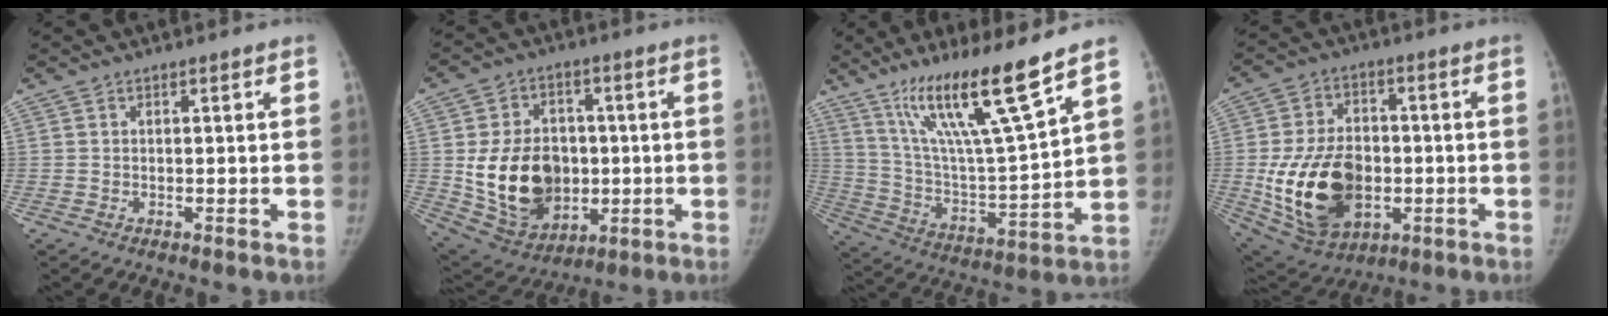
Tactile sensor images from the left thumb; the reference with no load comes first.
{"total": 18.4, "force": [-0.9, 13.8, 12.1], "torque": [-0.175, -0.003, 0.013]}
{"total": 18.5, "force": [12.5, 0.8, 13.6], "torque": [-0.224, -0.069, 0.229]}
{"total": 20.0, "force": [-3.1, 13.6, 14.3], "torque": [-0.232, 0.001, -0.031]}